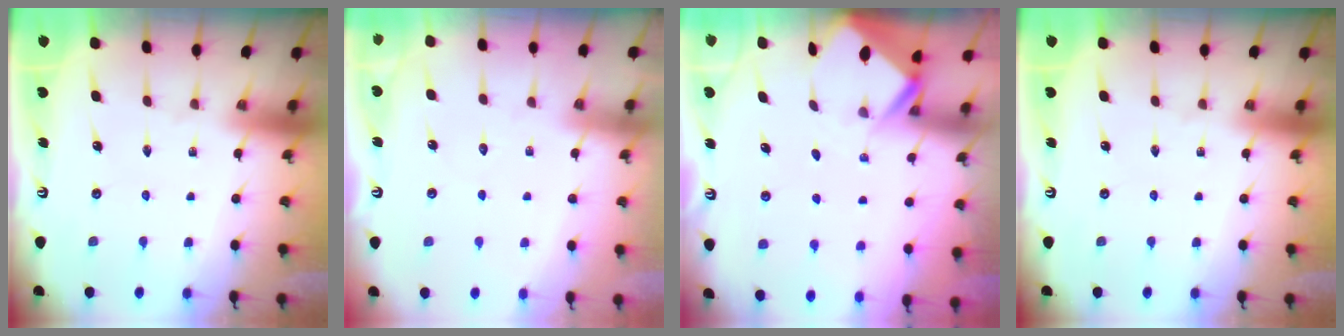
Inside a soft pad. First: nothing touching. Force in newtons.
{"total": 3.8, "press": 3.8, "slide": 0.4}
{"total": 2.3, "press": 2.3, "slide": 0.1}
{"total": 0.0}